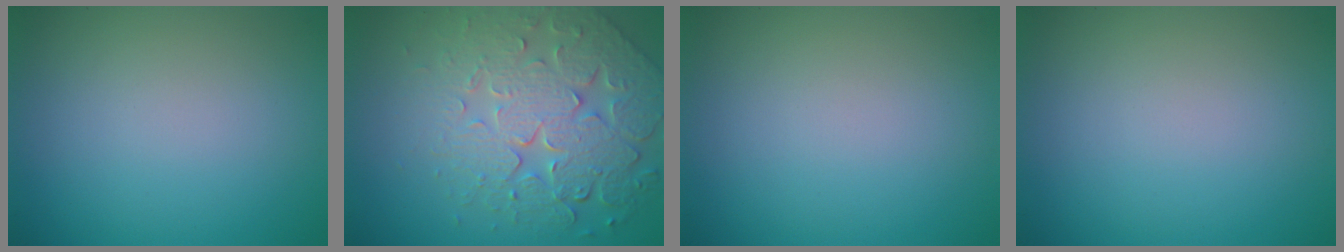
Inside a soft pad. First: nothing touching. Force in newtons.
{"total": 7.9, "press": 5.7, "slide": 5.6}
{"total": 0.0}
{"total": 0.0}